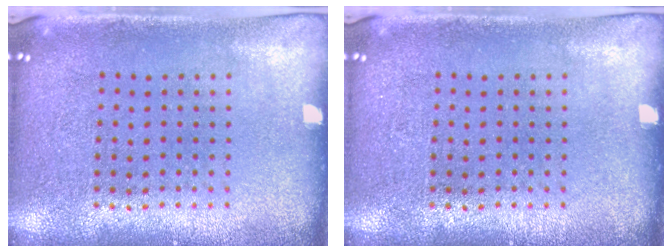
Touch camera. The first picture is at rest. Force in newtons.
{"total": 0.0}